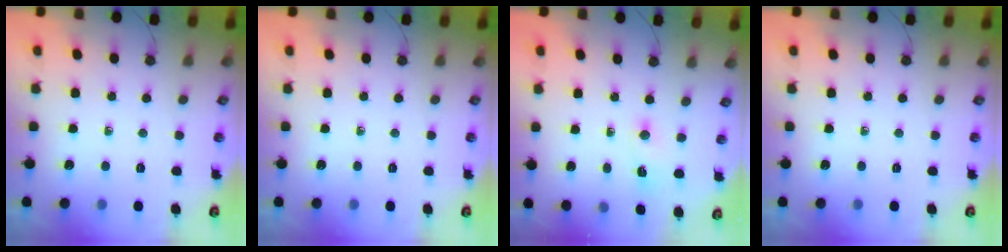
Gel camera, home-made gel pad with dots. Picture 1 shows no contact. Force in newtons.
{"total": 0.0}
{"total": 1.8, "press": 1.8, "slide": 0.3}
{"total": 0.0}